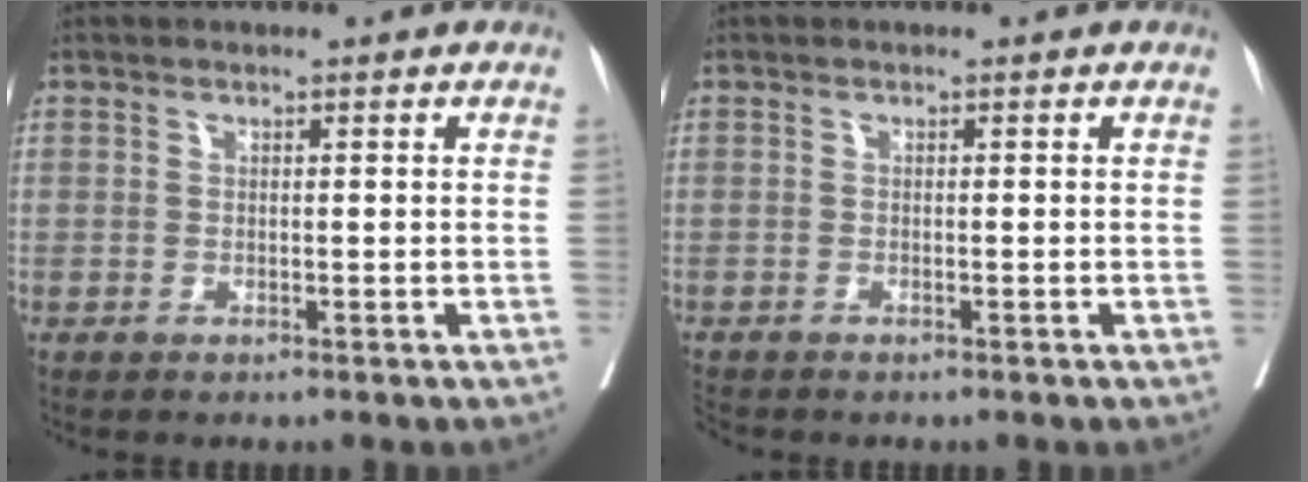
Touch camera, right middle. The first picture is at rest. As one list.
[{"total": 1.9, "force": [-1.7, 0.8, 0.2], "torque": [-0.007, -0.004, -0.031]}]